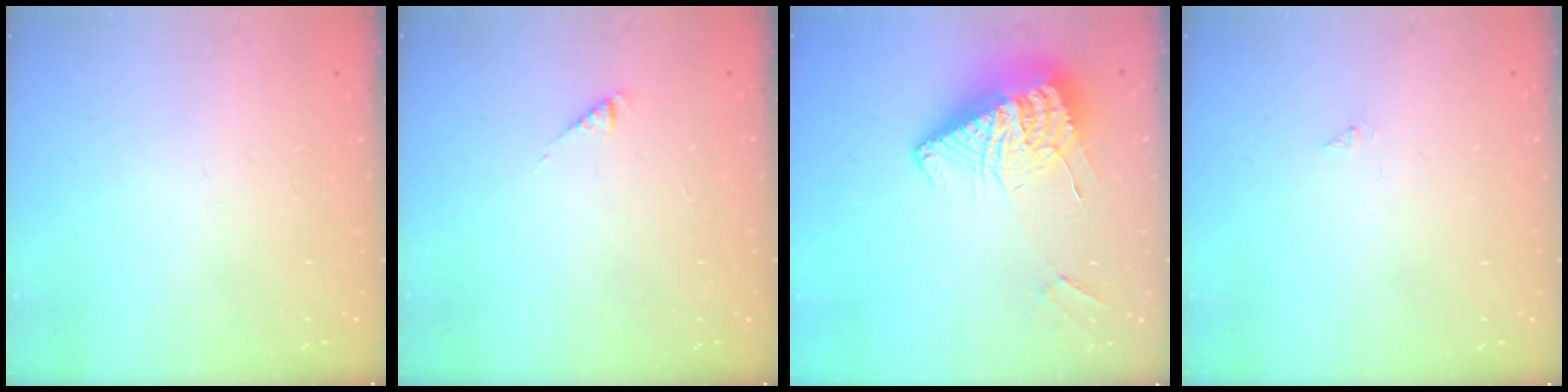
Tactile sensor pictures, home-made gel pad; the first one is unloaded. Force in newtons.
{"total": 2.6, "press": 2.6, "slide": 0.4}
{"total": 15.0, "press": 14.8, "slide": 2.1}
{"total": 0.0}